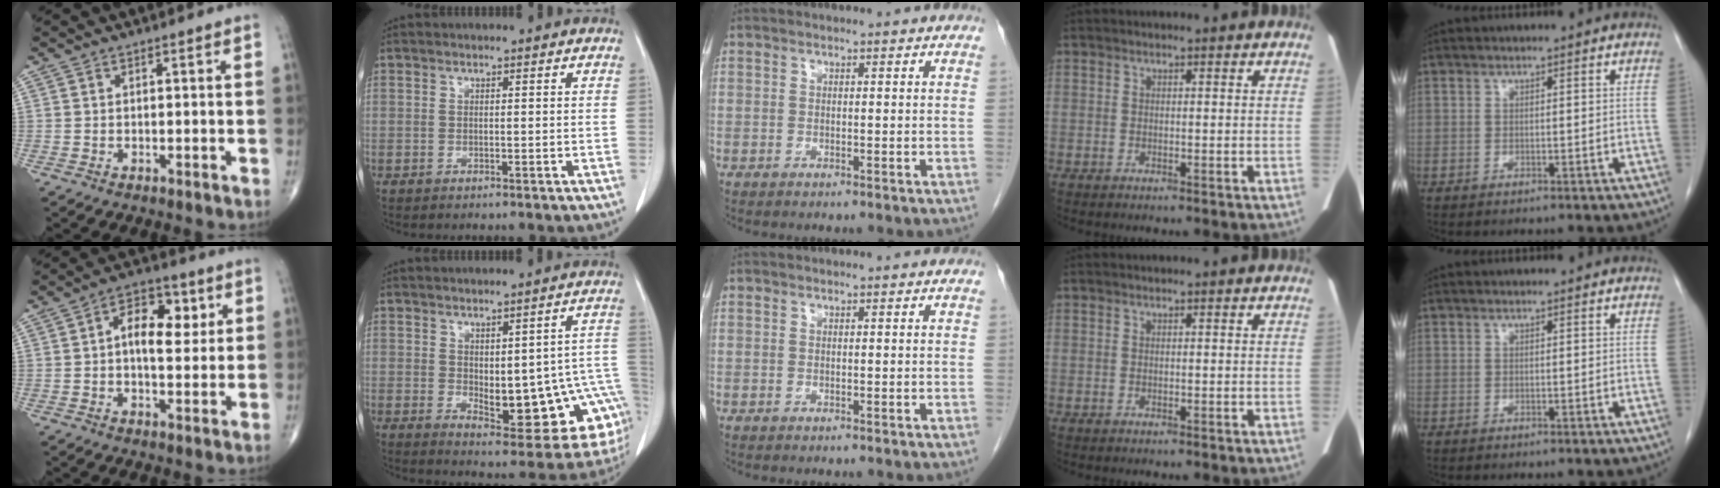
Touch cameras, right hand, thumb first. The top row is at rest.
{"thumb": {"total": 9.9, "force": [1.9, 5.7, 7.9], "torque": [-0.096, 0.008, 0.024]}, "index": {"total": 16.1, "force": [-2.7, 5.8, 14.7], "torque": [-0.132, 0.016, -0.009]}}